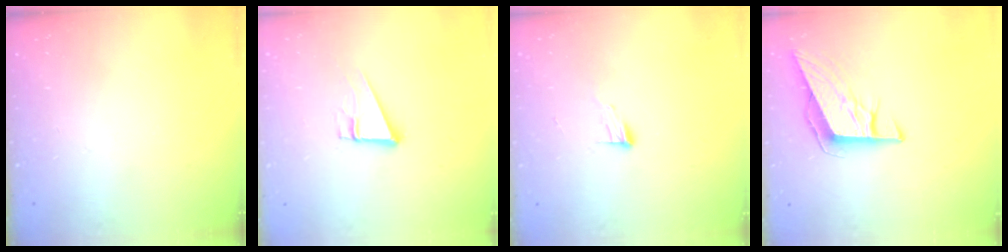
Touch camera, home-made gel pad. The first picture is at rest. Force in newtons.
{"total": 9.0, "press": 8.3, "slide": 3.3}
{"total": 6.3, "press": 6.2, "slide": 0.5}
{"total": 10.2, "press": 9.6, "slide": 3.5}